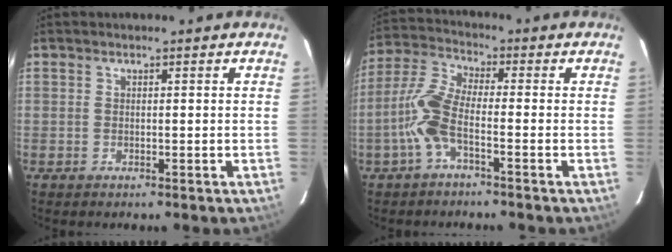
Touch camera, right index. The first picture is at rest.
{"total": 7.7, "force": [-2.9, 2.0, 6.9], "torque": [-0.165, 0.011, -0.065]}